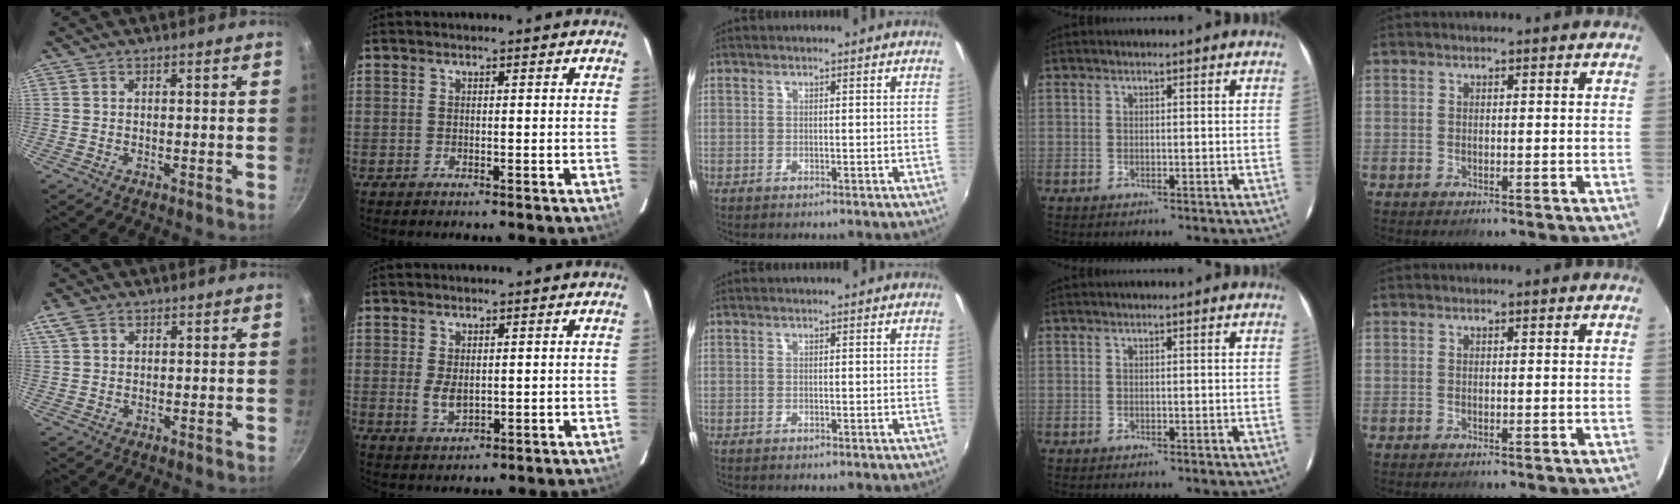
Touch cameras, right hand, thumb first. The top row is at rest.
{"thumb": {"total": 3.7, "force": [1.7, 2.6, 2.1], "torque": [-0.038, 0.006, 0.032]}, "index": {"total": 3.7, "force": [0.2, 2.2, 3.0], "torque": [-0.055, -0.005, 0.008]}}